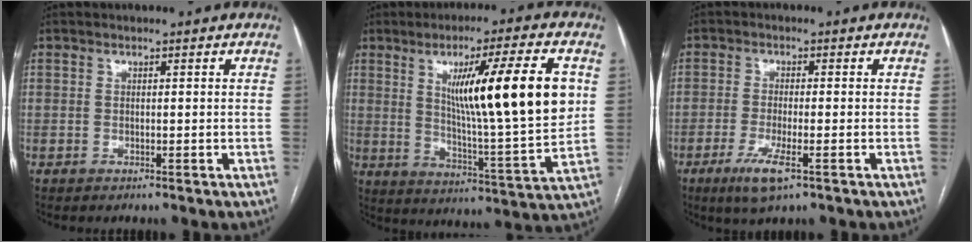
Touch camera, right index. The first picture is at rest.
{"total": 19.2, "force": [4.8, 0.7, 18.6], "torque": [-0.285, -0.011, 0.071]}
{"total": 5.5, "force": [-2.9, 0.7, 4.6], "torque": [-0.094, -0.013, -0.050]}